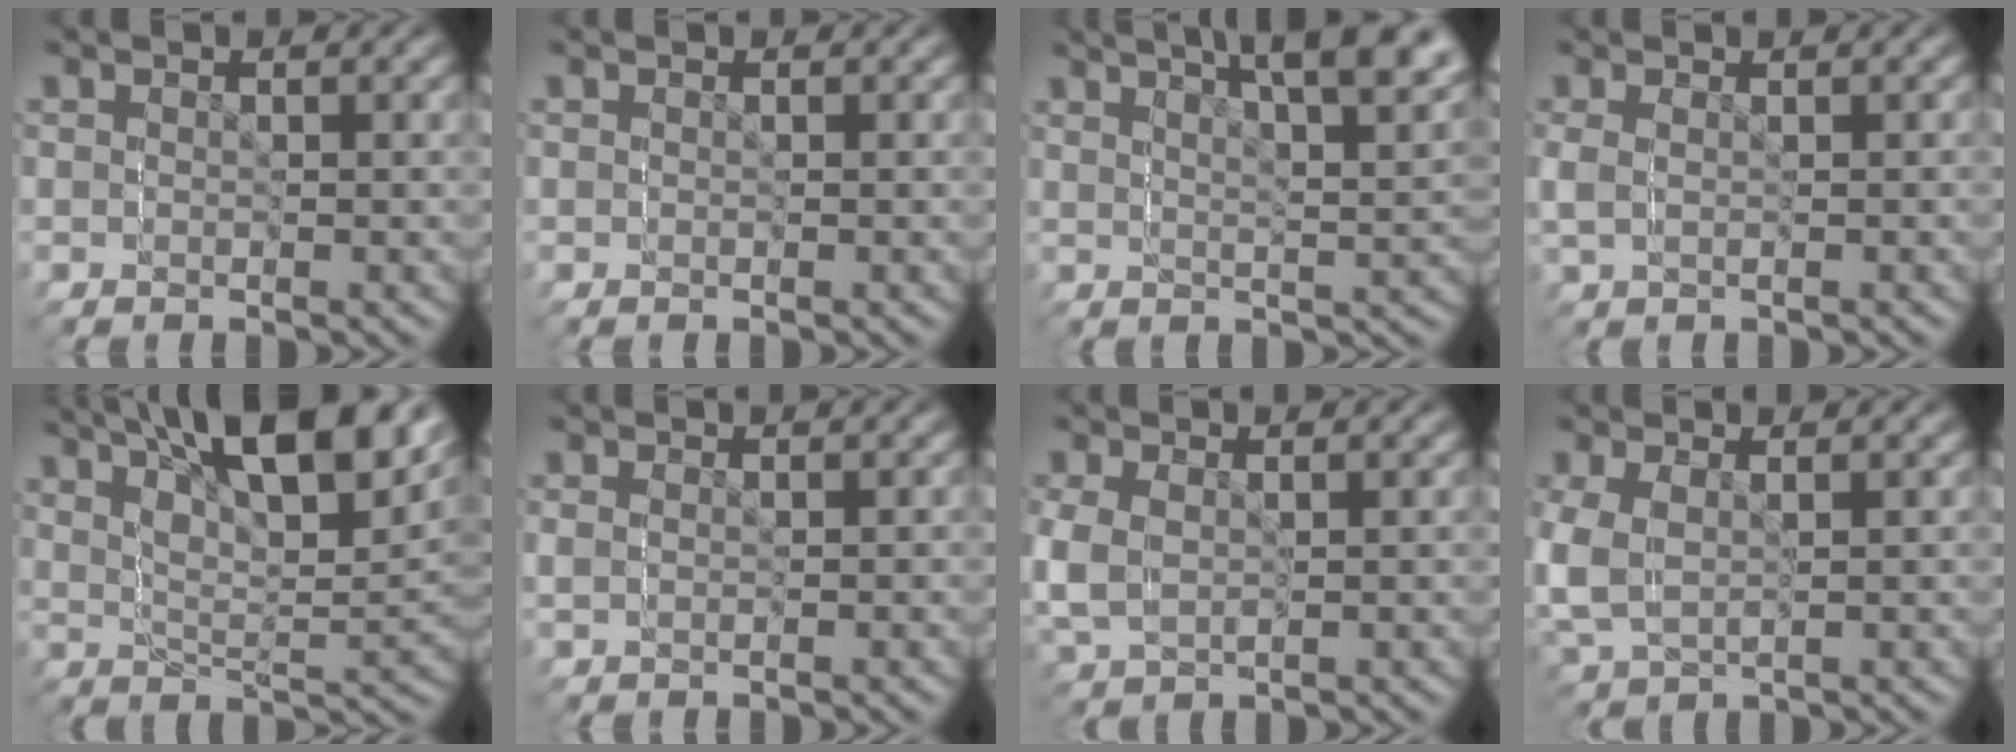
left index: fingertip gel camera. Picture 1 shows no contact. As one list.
[{"total": 0.0}, {"total": 5.3, "force": [4.2, 0.0, 3.2], "torque": [-0.040, 0.033, 0.052]}, {"total": 1.2, "force": [-0.8, -0.7, -0.6], "torque": [-0.001, 0.004, -0.008]}, {"total": 10.8, "force": [8.4, 3.1, 5.9], "torque": [-0.114, 0.057, 0.101]}, {"total": 1.0, "force": [-0.4, -0.9, 0.0], "torque": [-0.003, 0.008, -0.006]}, {"total": 2.8, "force": [-0.2, 2.7, 0.7], "torque": [-0.037, -0.010, 0.003]}, {"total": 4.1, "force": [-0.3, 3.8, 1.6], "torque": [-0.059, -0.013, 0.003]}]